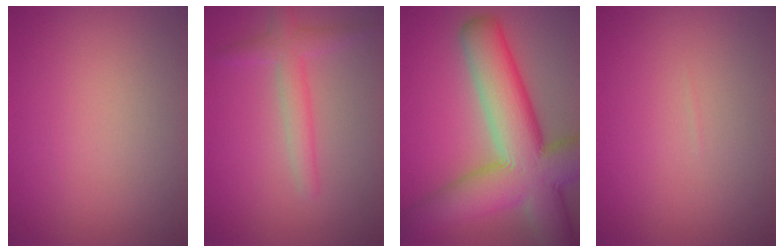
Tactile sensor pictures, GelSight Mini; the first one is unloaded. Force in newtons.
{"total": 2.3, "press": 2.3, "slide": 0.0}
{"total": 12.9, "press": 12.9, "slide": 0.6}
{"total": 0.0}